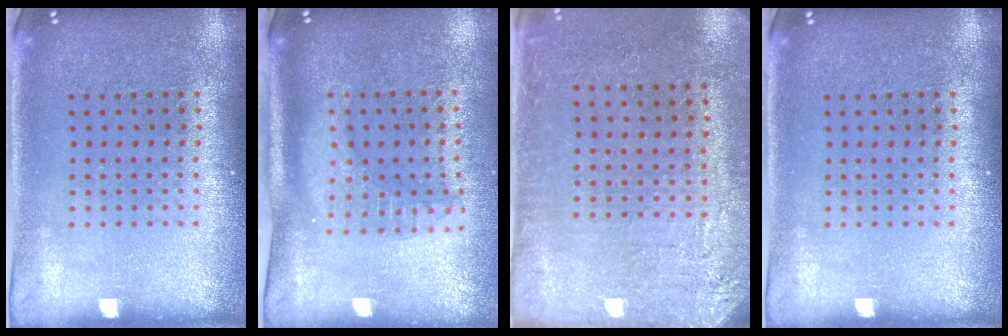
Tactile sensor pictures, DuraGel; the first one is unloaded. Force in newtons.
{"total": 1.9, "press": 1.5, "slide": 1.1}
{"total": 2.8, "press": 2.5, "slide": 1.1}
{"total": 0.0}